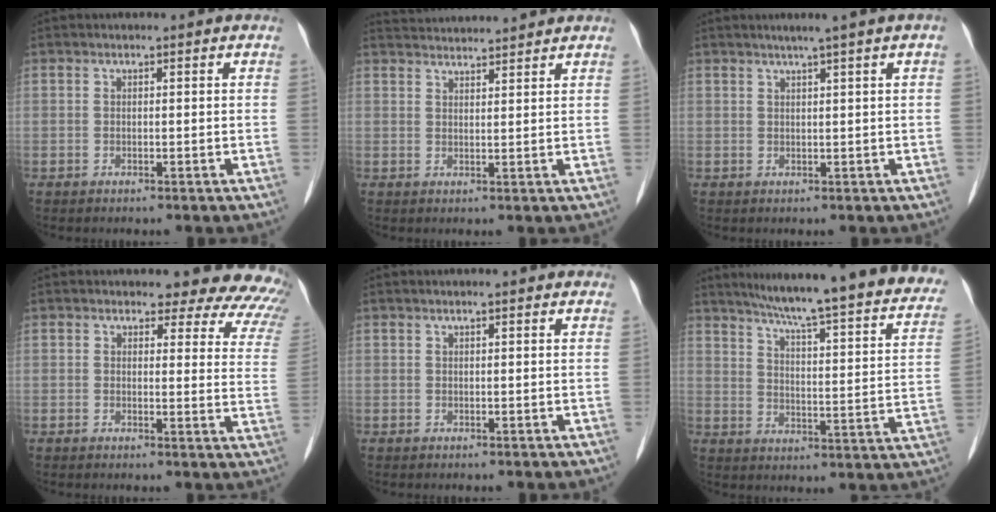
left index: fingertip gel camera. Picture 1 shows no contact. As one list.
[{"total": 7.1, "force": [7.0, -0.1, 1.2], "torque": [-0.027, 0.033, 0.104]}, {"total": 2.7, "force": [1.6, -0.7, 2.1], "torque": [-0.035, 0.001, 0.030]}, {"total": 14.4, "force": [13.1, 5.0, 3.0], "torque": [0.007, -0.063, 0.106]}, {"total": 1.9, "force": [1.4, 0.5, 1.0], "torque": [-0.013, 0.023, 0.018]}, {"total": 27.0, "force": [22.9, 3.0, 13.9], "torque": [-0.199, -0.044, 0.280]}]